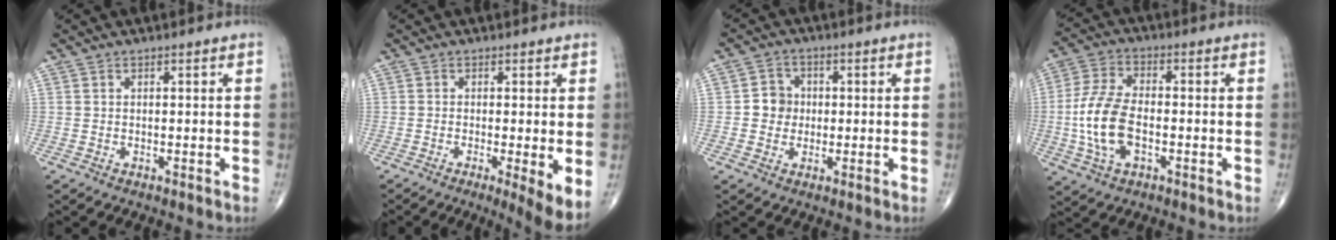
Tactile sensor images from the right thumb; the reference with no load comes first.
{"total": 5.6, "force": [-1.1, 0.9, 5.4], "torque": [-0.092, -0.019, -0.022]}
{"total": 4.6, "force": [-0.1, 4.2, 1.7], "torque": [-0.004, 0.008, -0.008]}
{"total": 11.8, "force": [-2.1, 6.3, 9.7], "torque": [-0.205, 0.013, -0.042]}